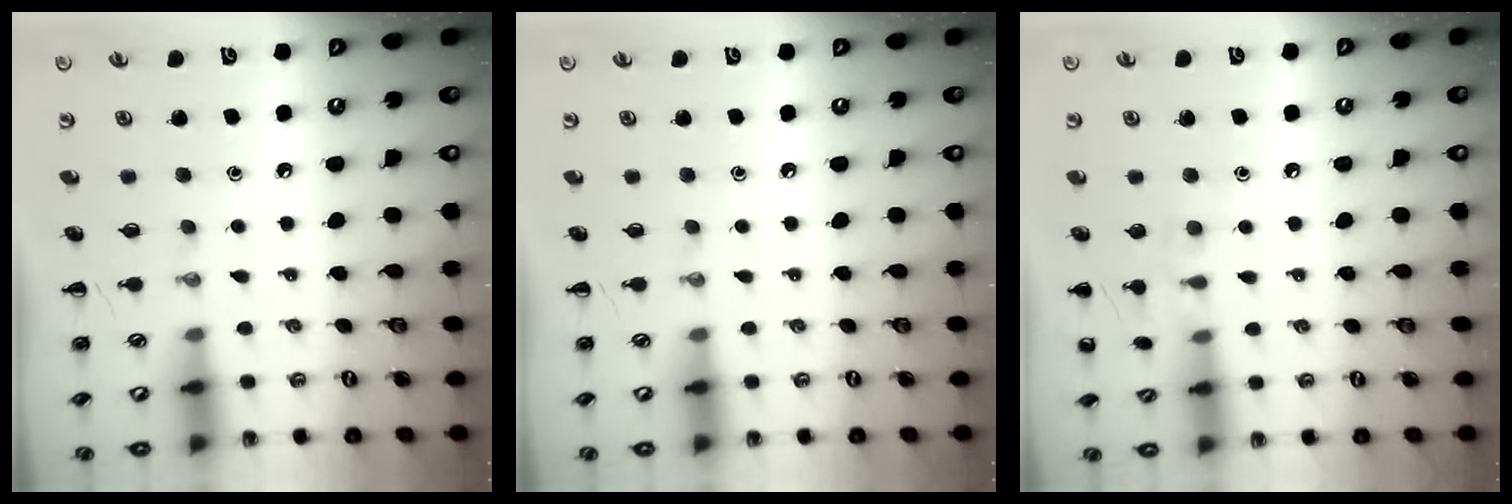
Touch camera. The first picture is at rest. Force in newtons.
{"total": 0.0}
{"total": 7.4, "press": 7.1, "slide": 2.1}